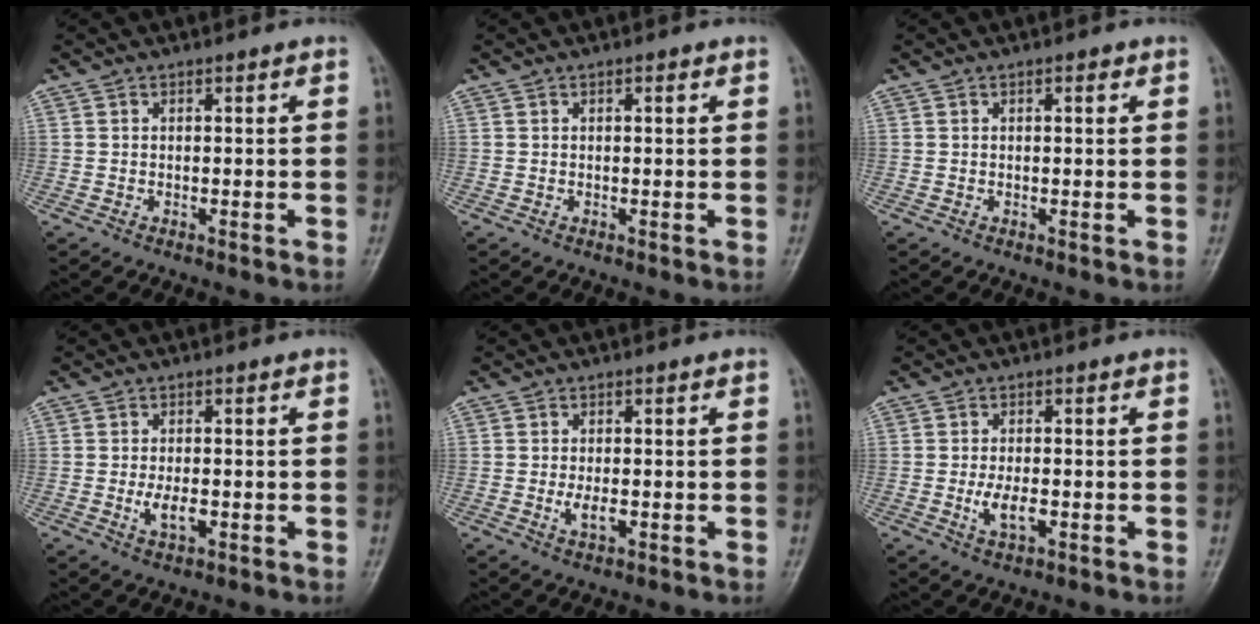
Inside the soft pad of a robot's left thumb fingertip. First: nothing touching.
{"total": 0.9, "force": [0.4, 0.3, 0.8], "torque": [-0.011, 0.001, 0.004]}
{"total": 1.2, "force": [0.5, 0.4, 1.0], "torque": [-0.012, 0.002, 0.005]}
{"total": 3.9, "force": [-0.8, 1.9, 3.3], "torque": [-0.062, -0.004, -0.014]}
{"total": 3.1, "force": [-0.6, 1.5, 2.7], "torque": [-0.049, -0.004, -0.010]}
{"total": 4.5, "force": [-1.1, 2.1, 3.8], "torque": [-0.073, -0.002, -0.018]}